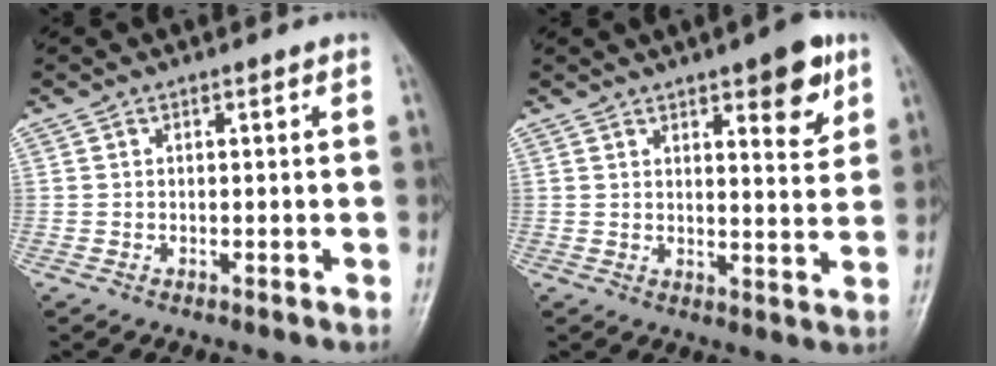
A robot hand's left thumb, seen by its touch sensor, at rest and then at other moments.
{"total": 8.9, "force": [4.9, 2.9, 6.8], "torque": [-0.070, -0.026, 0.064]}